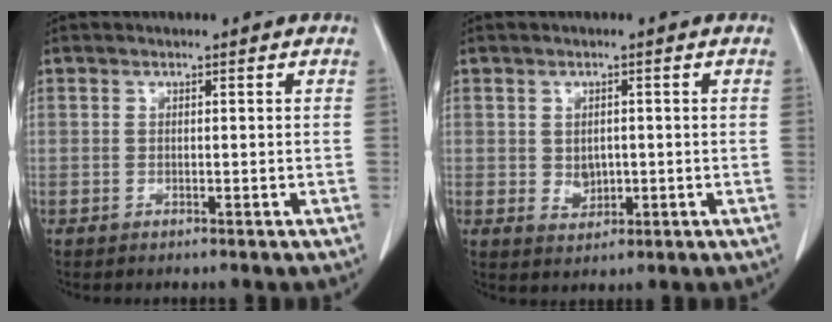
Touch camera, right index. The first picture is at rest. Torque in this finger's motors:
{"motor_torque": [0.22, 0.15, 0.02, 0.01]}